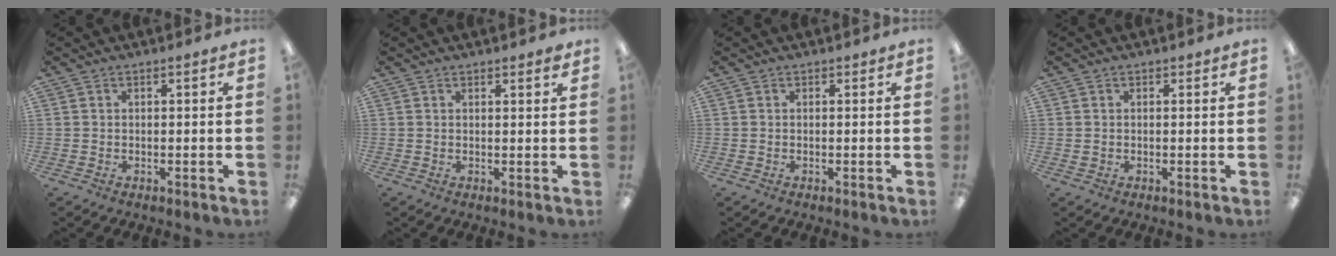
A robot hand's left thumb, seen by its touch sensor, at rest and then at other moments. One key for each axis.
{"total": 1.2, "fx": 1.2, "fy": 0.3, "fz": 0.3, "tx": 0.001, "ty": -0.003, "tz": 0.019}
{"total": 0.0}
{"total": 0.8, "fx": 0.3, "fy": 0.7, "fz": 0.1, "tx": -0.001, "ty": 0.005, "tz": 0.004}